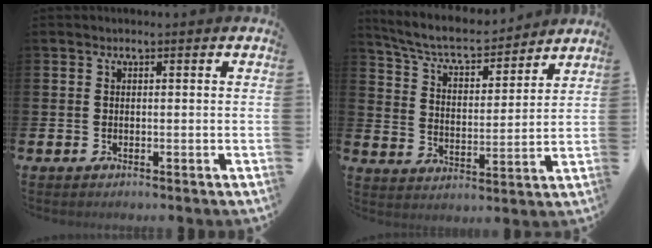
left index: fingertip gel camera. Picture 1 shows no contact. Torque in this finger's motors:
{"motor_torque": [0.28, -0.61, 0.51, 0.15]}